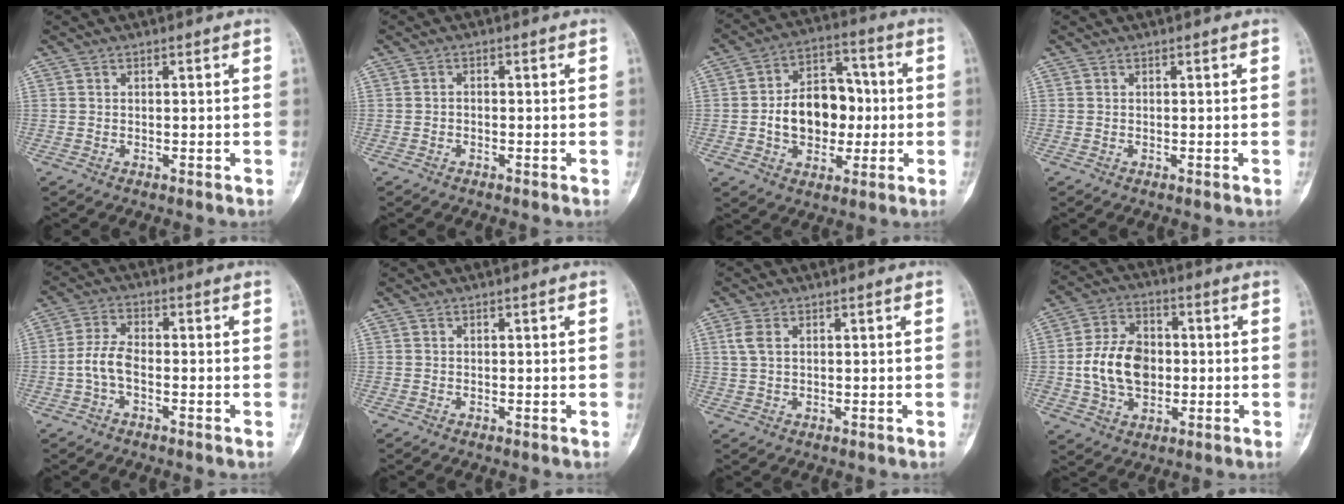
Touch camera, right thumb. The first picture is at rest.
{"total": 0.7, "force": [-0.4, 0.4, 0.4], "torque": [-0.005, 0.005, -0.012]}
{"total": 14.3, "force": [-1.0, 10.2, 9.9], "torque": [-0.118, 0.035, -0.014]}
{"total": 0.0}
{"total": 5.2, "force": [-1.4, 2.7, 4.1], "torque": [-0.084, 0.020, -0.034]}
{"total": 0.0}
{"total": 3.2, "force": [1.1, 1.9, 2.4], "torque": [-0.059, 0.007, 0.023]}
{"total": 12.8, "force": [-0.6, 9.1, 9.0], "torque": [-0.137, 0.018, -0.011]}